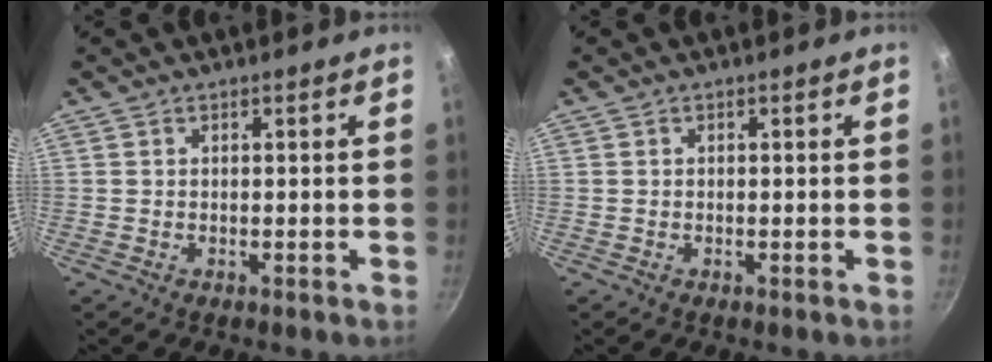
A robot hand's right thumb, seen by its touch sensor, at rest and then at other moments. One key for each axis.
{"total": 0.0}